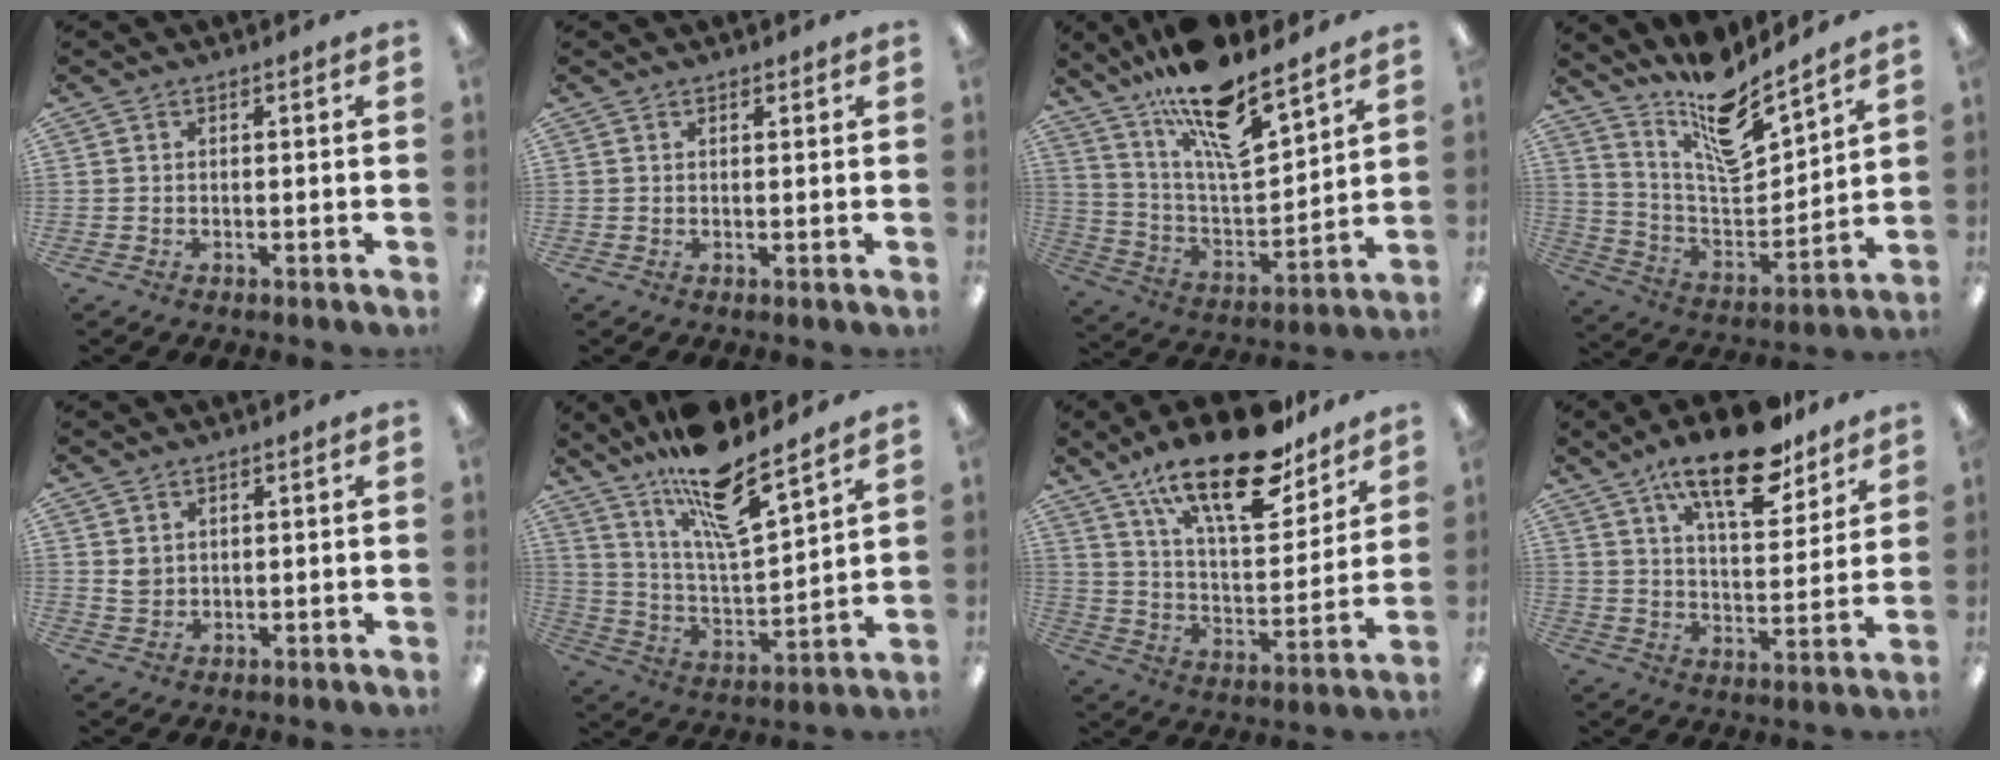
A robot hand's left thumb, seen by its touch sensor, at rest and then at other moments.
{"total": 1.1, "force": [0.8, 0.6, 0.6], "torque": [-0.005, -0.002, 0.013]}
{"total": 18.2, "force": [14.0, 5.4, 10.2], "torque": [-0.177, -0.095, 0.240]}
{"total": 14.9, "force": [12.4, 4.1, 7.3], "torque": [-0.128, -0.104, 0.213]}
{"total": 2.5, "force": [1.2, 1.9, 1.0], "torque": [-0.014, 0.000, 0.019]}
{"total": 16.7, "force": [12.9, 3.9, 9.8], "torque": [-0.178, -0.082, 0.217]}
{"total": 23.6, "force": [16.5, 8.6, 14.6], "torque": [-0.232, -0.100, 0.279]}
{"total": 18.3, "force": [12.8, 6.7, 11.2], "torque": [-0.176, -0.068, 0.211]}